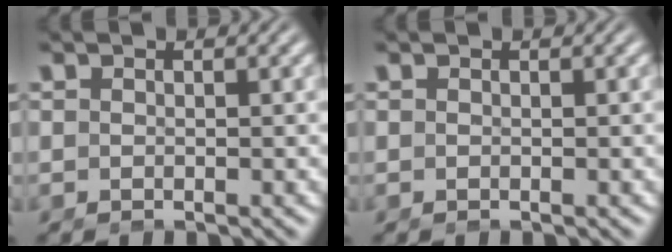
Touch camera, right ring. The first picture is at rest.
{"total": 0.0}